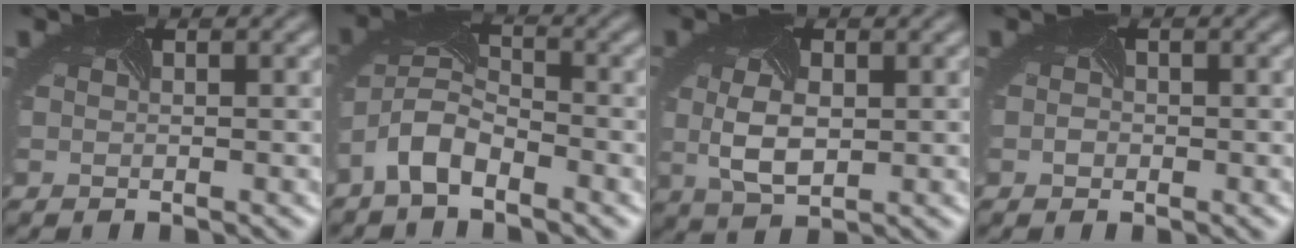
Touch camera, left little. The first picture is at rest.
{"total": 4.4, "force": [-3.2, 1.8, 2.5], "torque": [-0.056, 0.003, -0.069]}
{"total": 3.6, "force": [0.1, 2.1, 3.0], "torque": [-0.074, -0.002, 0.006]}
{"total": 0.5, "force": [-0.4, 0.3, -0.1], "torque": [-0.002, 0.000, -0.008]}